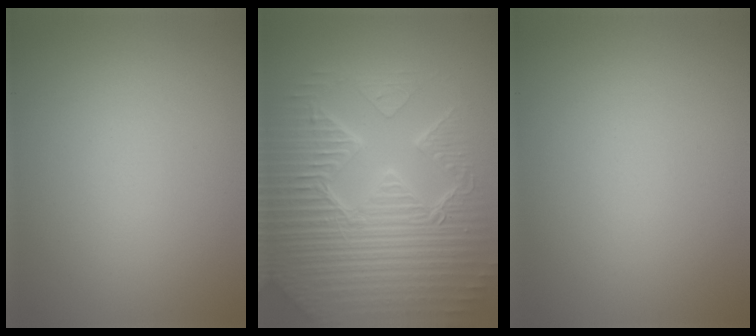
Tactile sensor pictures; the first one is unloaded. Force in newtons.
{"total": 9.5, "press": 6.8, "slide": 6.7}
{"total": 0.0}